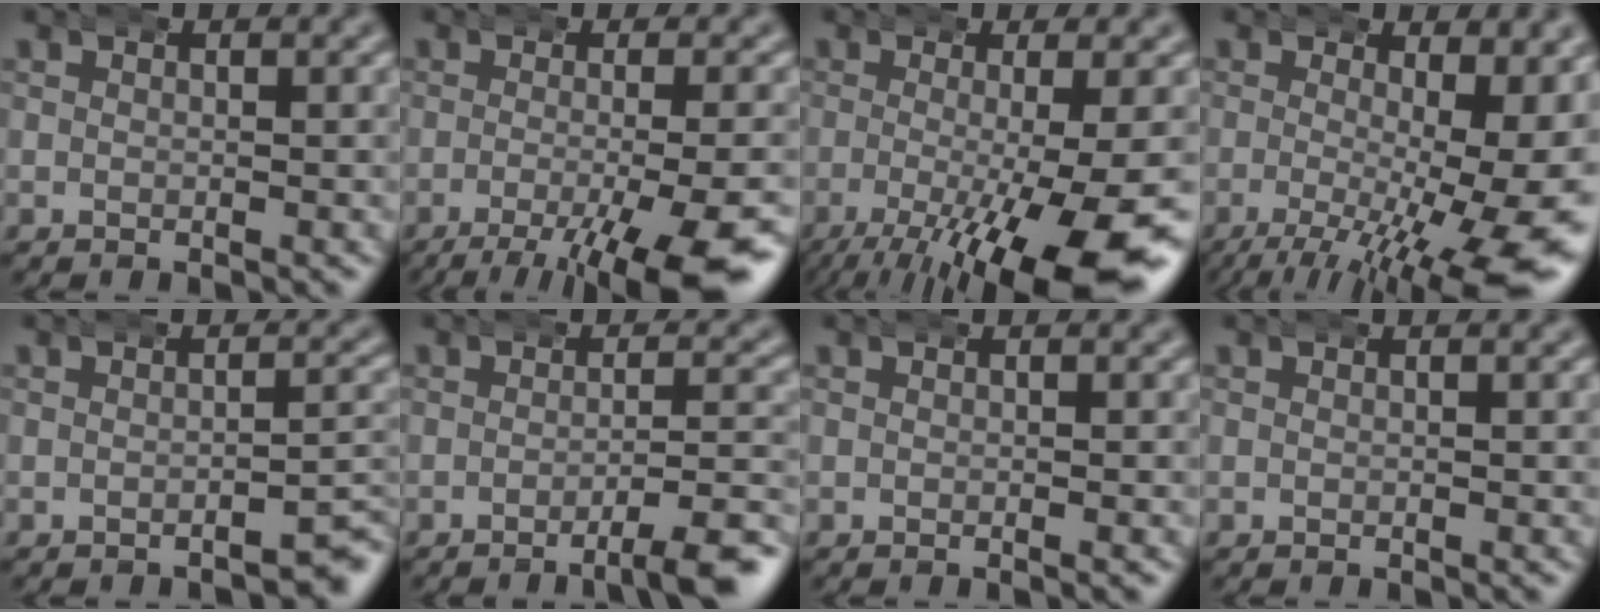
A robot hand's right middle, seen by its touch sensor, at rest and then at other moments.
{"total": 8.5, "force": [-4.9, 2.7, 6.4], "torque": [-0.092, -0.027, -0.062]}
{"total": 10.0, "force": [-3.6, 3.4, 8.7], "torque": [-0.145, -0.039, -0.031]}
{"total": 8.8, "force": [-1.9, 3.6, 7.8], "torque": [-0.113, -0.040, -0.013]}
{"total": 2.5, "force": [-2.0, 0.3, 1.5], "torque": [-0.022, 0.002, -0.032]}
{"total": 4.2, "force": [-2.8, 0.3, 3.1], "torque": [-0.043, -0.002, -0.048]}
{"total": 0.0}
{"total": 0.0}